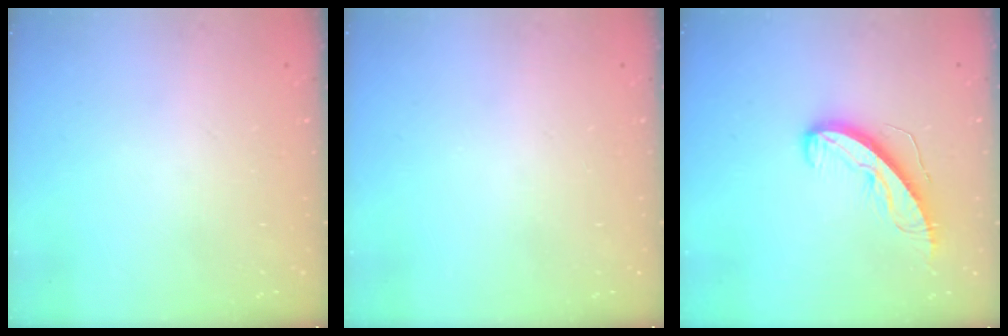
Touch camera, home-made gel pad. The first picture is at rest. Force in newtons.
{"total": 0.0}
{"total": 9.2, "press": 9.2, "slide": 0.5}